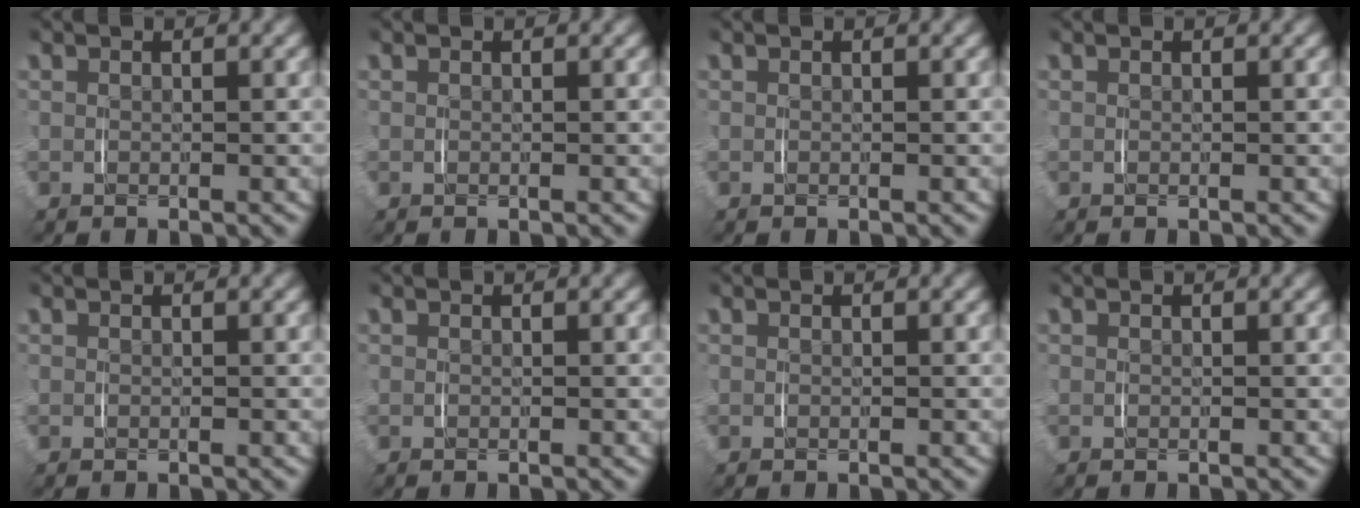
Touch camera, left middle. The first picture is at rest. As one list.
[{"total": 0.0}, {"total": 0.0}, {"total": 0.0}, {"total": 0.0}, {"total": 0.0}, {"total": 0.0}, {"total": 0.0}]